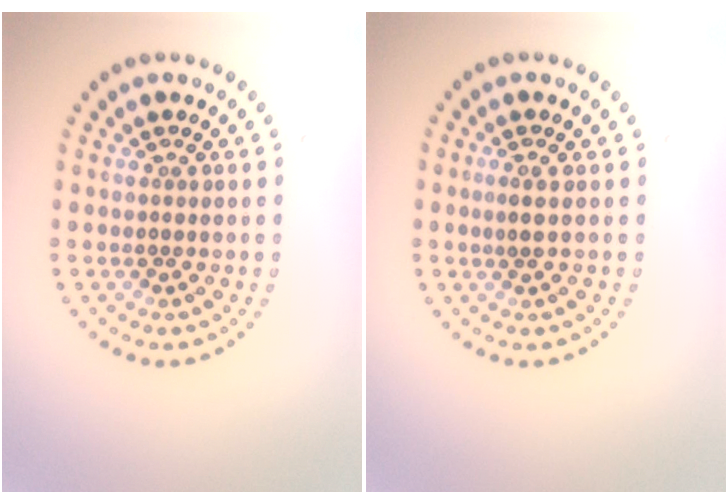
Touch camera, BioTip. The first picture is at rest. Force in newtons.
{"total": 0.9, "press": 0.7, "slide": 0.5}